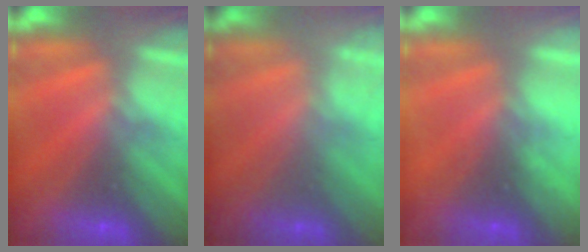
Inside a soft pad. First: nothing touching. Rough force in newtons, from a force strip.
{"total": 2.0}
{"total": 2.3}